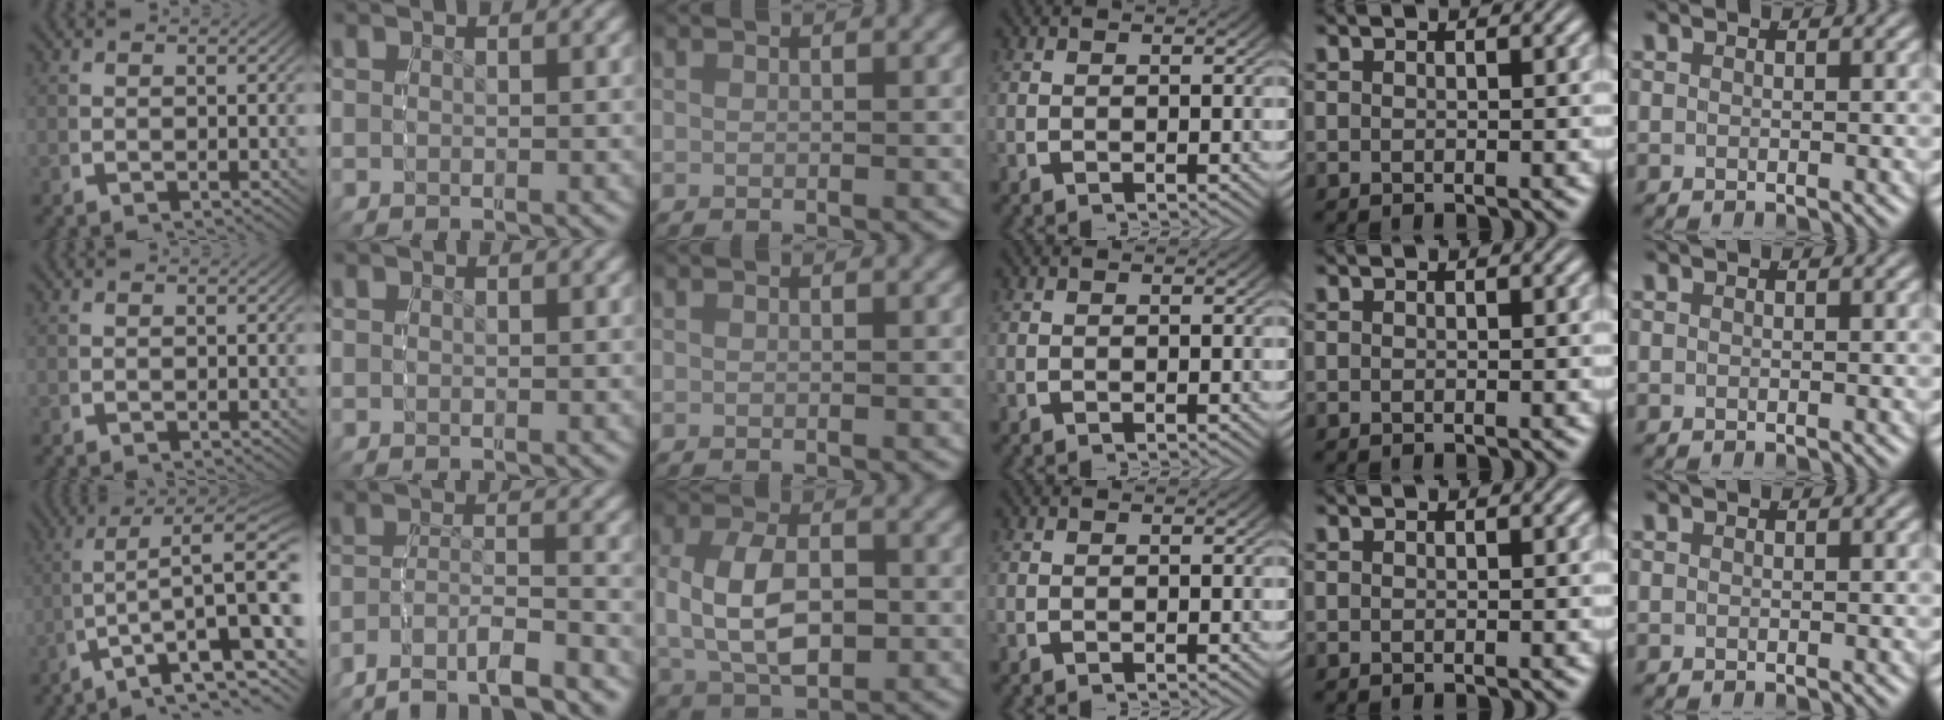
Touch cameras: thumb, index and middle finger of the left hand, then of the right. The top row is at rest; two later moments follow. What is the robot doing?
{"motion": "grasp_and_lifting", "object": "backpack"}